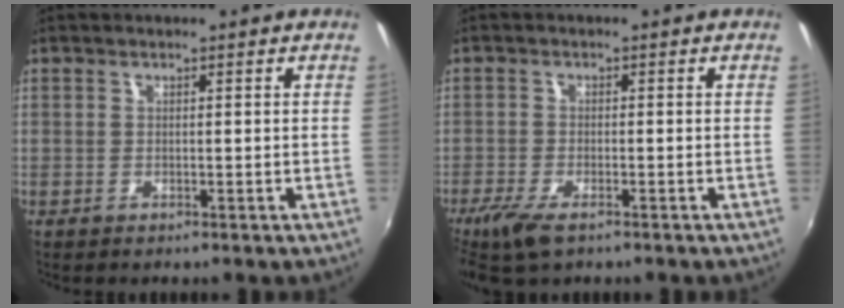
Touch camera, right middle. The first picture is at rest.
{"total": 6.2, "force": [-4.2, 2.1, 4.1], "torque": [-0.103, -0.024, -0.078]}